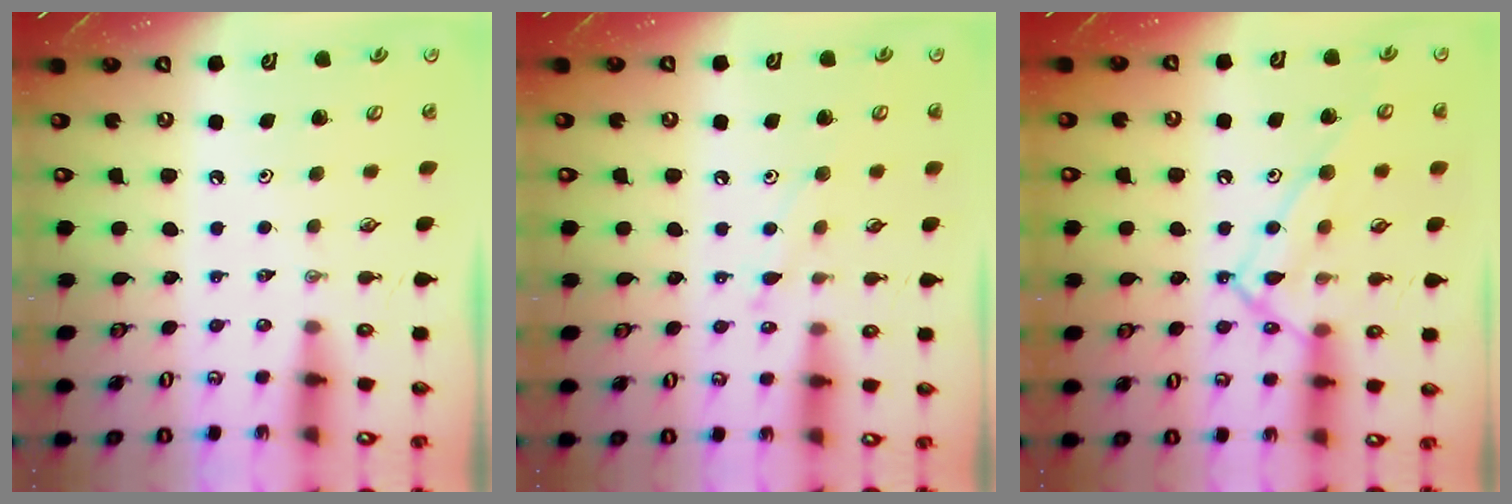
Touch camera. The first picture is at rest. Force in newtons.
{"total": 6.5, "press": 6.5, "slide": 0.5}
{"total": 12.5, "press": 12.4, "slide": 1.0}